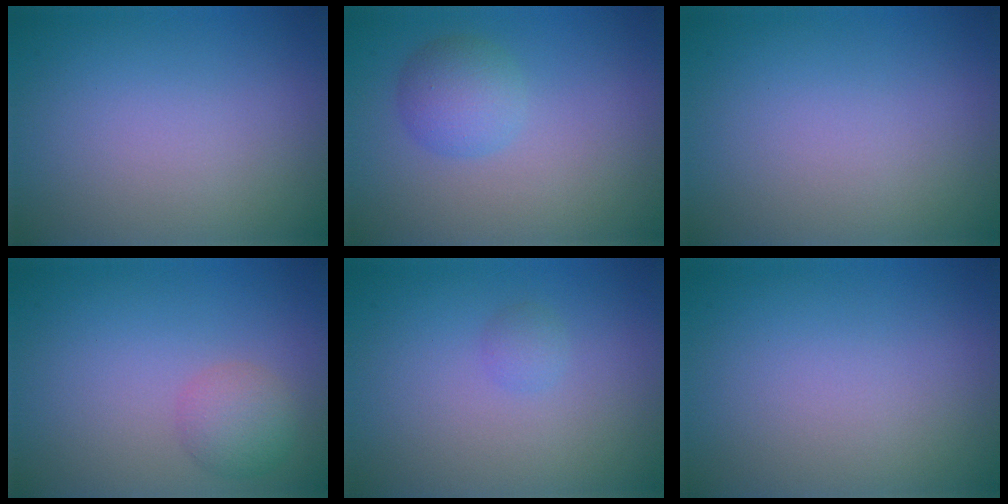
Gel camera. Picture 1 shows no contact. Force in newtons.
{"total": 2.8, "press": 2.8, "slide": 0.1}
{"total": 0.0}
{"total": 2.4, "press": 2.4, "slide": 0.0}
{"total": 0.8, "press": 0.8, "slide": 0.0}
{"total": 0.0}